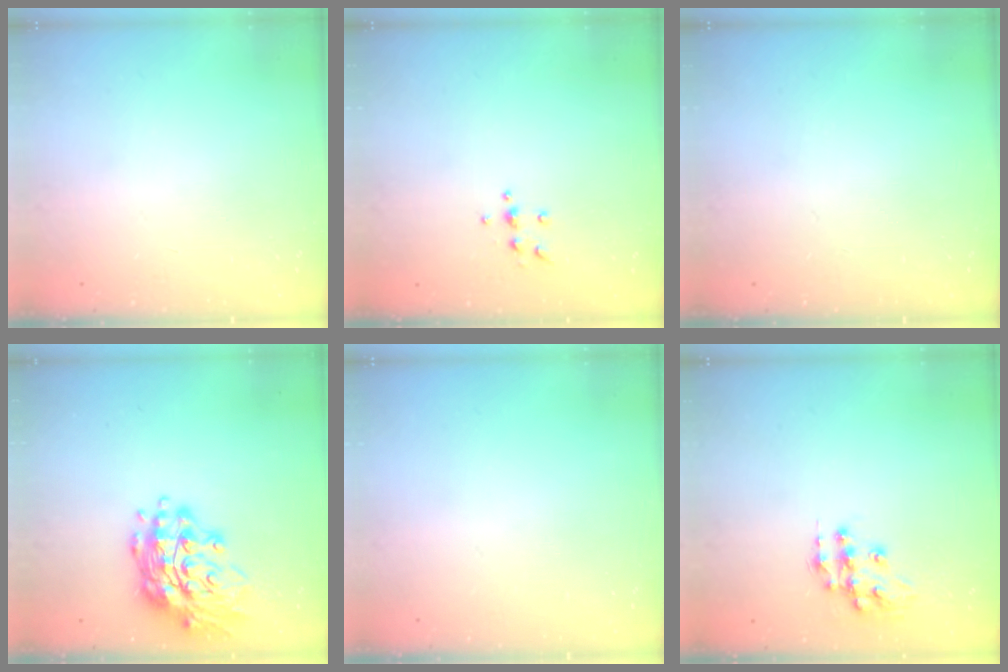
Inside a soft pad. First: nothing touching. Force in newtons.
{"total": 4.9, "press": 4.9, "slide": 0.7}
{"total": 0.0}
{"total": 16.9, "press": 16.6, "slide": 3.1}
{"total": 0.0}
{"total": 11.5, "press": 11.5, "slide": 0.7}